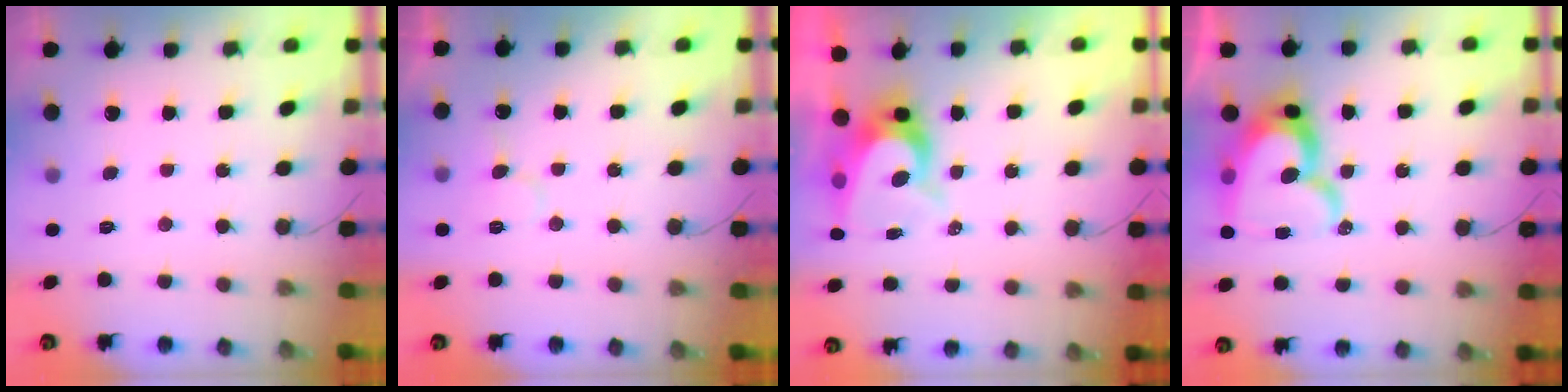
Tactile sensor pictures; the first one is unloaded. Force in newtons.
{"total": 7.5, "press": 7.5, "slide": 0.5}
{"total": 9.4, "press": 9.4, "slide": 0.9}
{"total": 18.5, "press": 18.4, "slide": 1.6}